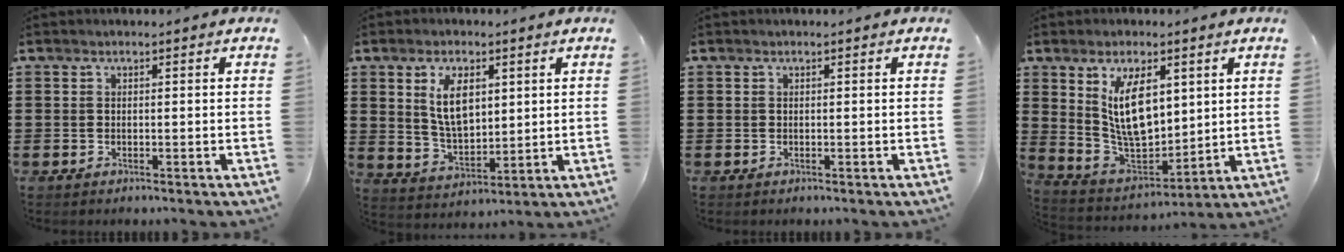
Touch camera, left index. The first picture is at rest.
{"total": 7.5, "force": [2.9, 4.1, 5.6], "torque": [-0.099, 0.002, 0.046]}
{"total": 0.0}
{"total": 10.9, "force": [4.1, 5.7, 8.4], "torque": [-0.163, -0.007, 0.071]}